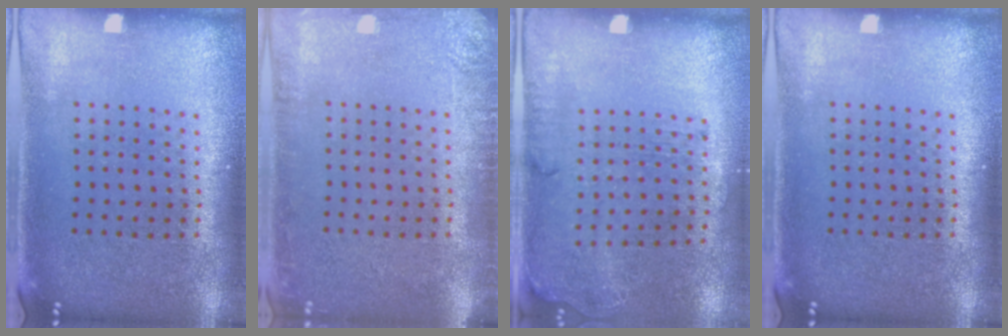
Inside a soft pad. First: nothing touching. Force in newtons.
{"total": 2.0, "press": 2.0, "slide": 0.3}
{"total": 1.7, "press": 1.2, "slide": 1.2}
{"total": 0.0}